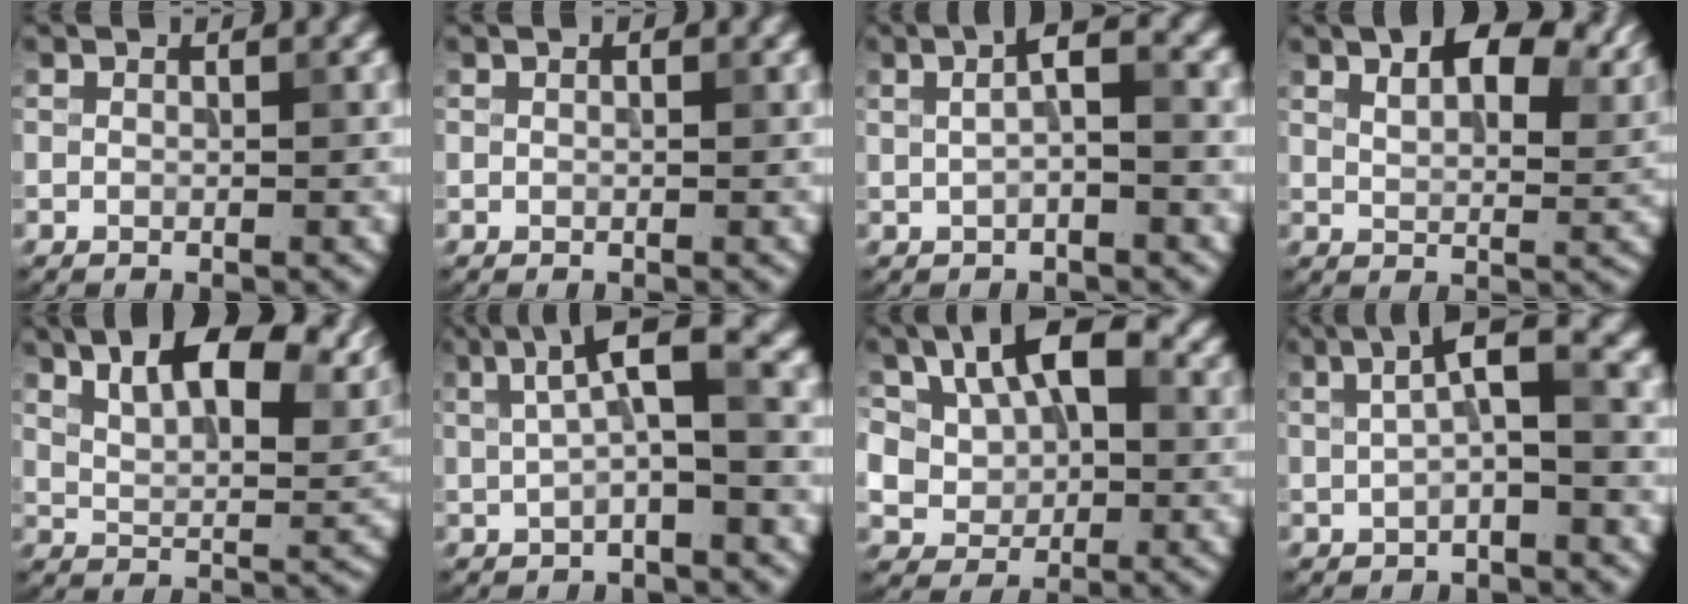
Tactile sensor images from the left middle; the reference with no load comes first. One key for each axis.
{"total": 0.0}
{"total": 2.8, "fx": 0.3, "fy": 0.6, "fz": 2.7, "tx": -0.053, "ty": 0.010, "tz": 0.003}
{"total": 10.0, "fx": 5.9, "fy": 4.4, "fz": 6.8, "tx": -0.097, "ty": 0.016, "tz": 0.090}
{"total": 11.1, "fx": 6.6, "fy": 4.2, "fz": 7.9, "tx": -0.123, "ty": 0.018, "tz": 0.110}
{"total": 5.5, "fx": 1.1, "fy": 1.3, "fz": 5.2, "tx": -0.088, "ty": 0.017, "tz": 0.015}
{"total": 10.2, "fx": 2.6, "fy": 7.0, "fz": 6.9, "tx": -0.117, "ty": 0.016, "tz": 0.042}
{"total": 4.2, "fx": 0.6, "fy": 0.9, "fz": 4.0, "tx": -0.073, "ty": 0.015, "tz": 0.006}